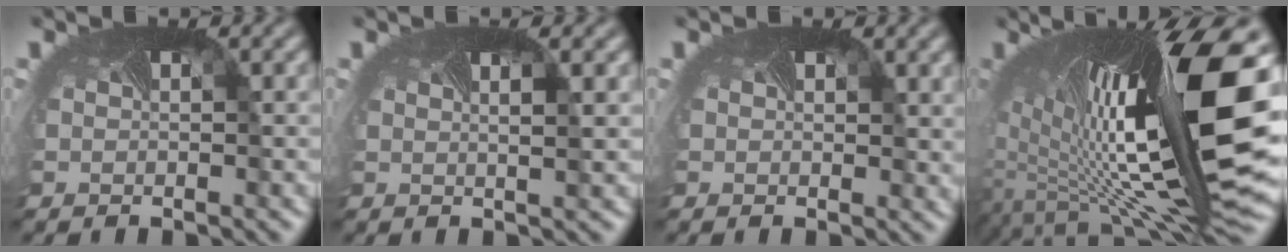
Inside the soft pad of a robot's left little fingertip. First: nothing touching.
{"total": 1.2, "force": [0.3, 0.2, 1.2], "torque": [-0.016, -0.006, -0.002]}
{"total": 0.7, "force": [0.6, 0.2, 0.2], "torque": [-0.012, -0.010, 0.006]}
{"total": 16.4, "force": [1.3, 5.2, 15.5], "torque": [-0.261, -0.007, 0.026]}